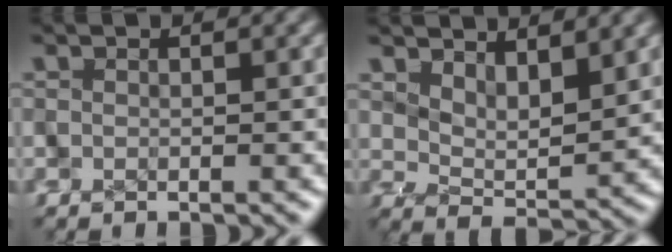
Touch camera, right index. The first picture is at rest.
{"total": 4.3, "force": [2.8, 1.6, 2.9], "torque": [-0.044, -0.008, 0.045]}